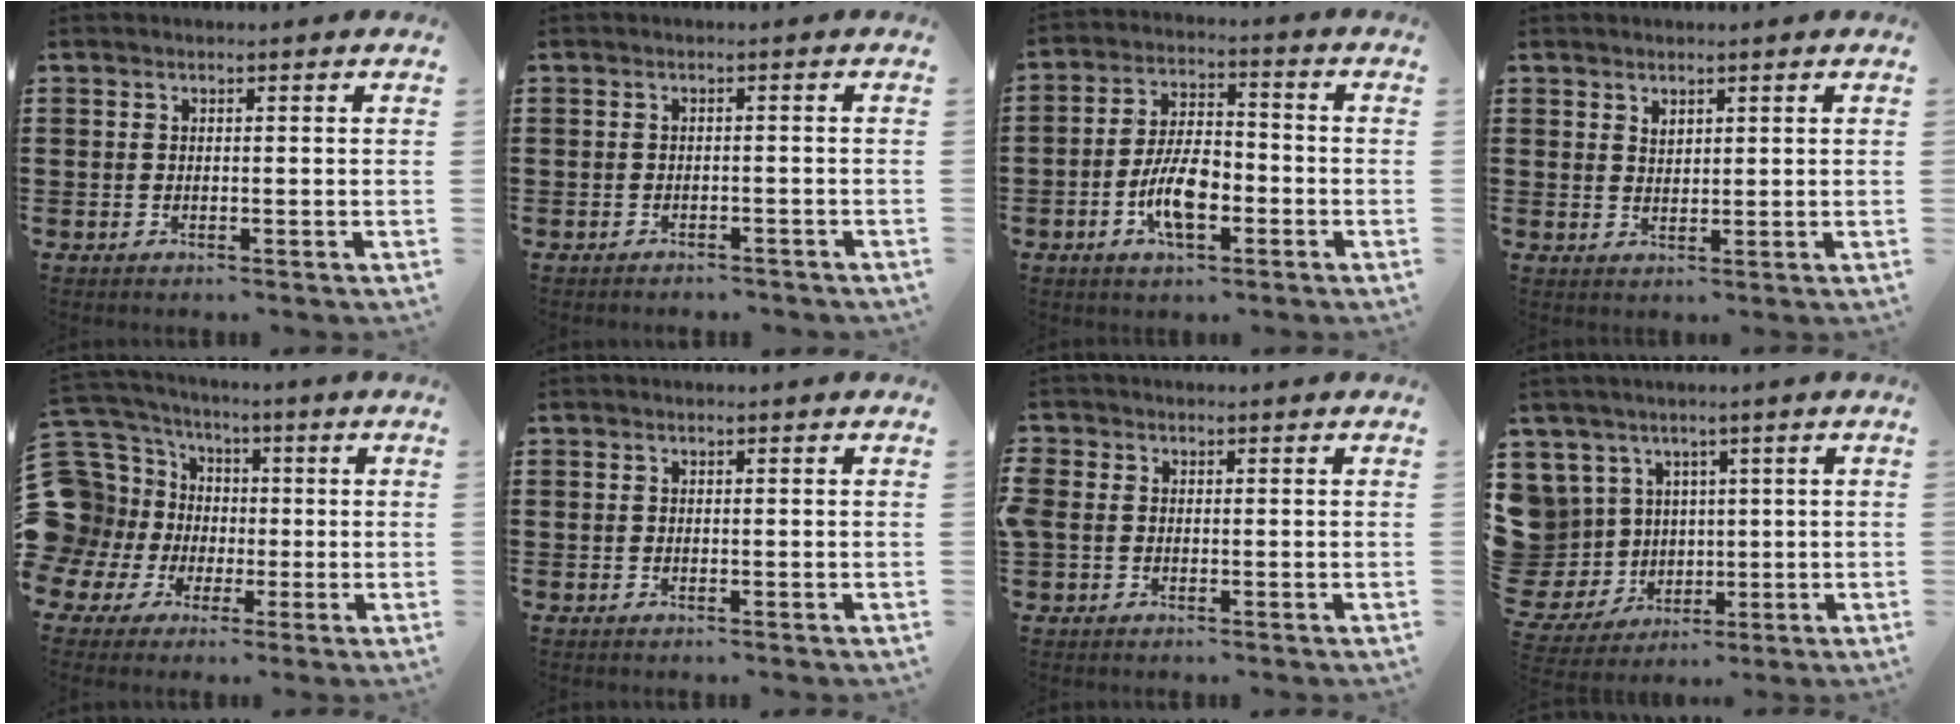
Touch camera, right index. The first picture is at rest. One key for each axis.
{"total": 1.3, "fx": -1.3, "fy": 0.1, "fz": 0.0, "tx": -0.005, "ty": 0.000, "tz": -0.029}
{"total": 8.6, "fx": -3.0, "fy": 3.5, "fz": 7.2, "tx": -0.150, "ty": 0.002, "tz": -0.058}
{"total": 1.4, "fx": 1.2, "fy": 0.7, "fz": 0.2, "tx": -0.005, "ty": 0.003, "tz": 0.023}
{"total": 10.9, "fx": -1.3, "fy": 10.5, "fz": 2.4, "tx": -0.119, "ty": -0.008, "tz": -0.019}
{"total": 0.0}
{"total": 1.3, "fx": -0.3, "fy": 1.1, "fz": 0.7, "tx": -0.024, "ty": 0.001, "tz": -0.009}
{"total": 7.8, "fx": 1.6, "fy": 7.6, "fz": 0.9, "tx": -0.076, "ty": -0.015, "tz": 0.035}